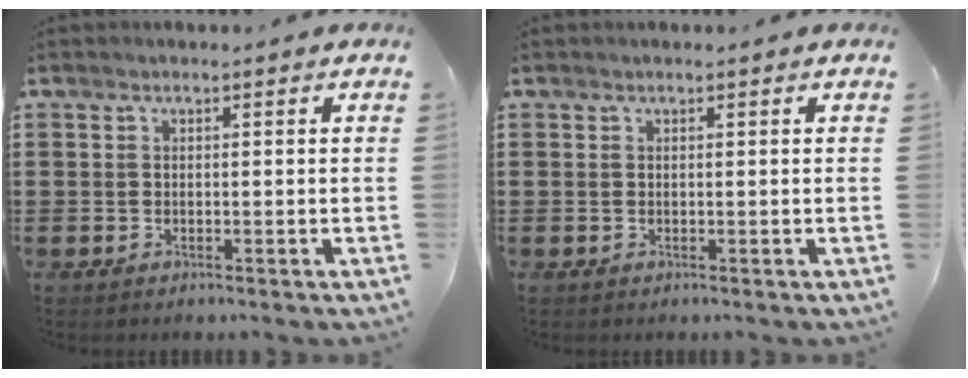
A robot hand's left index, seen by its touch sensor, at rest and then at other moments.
{"total": 0.0}